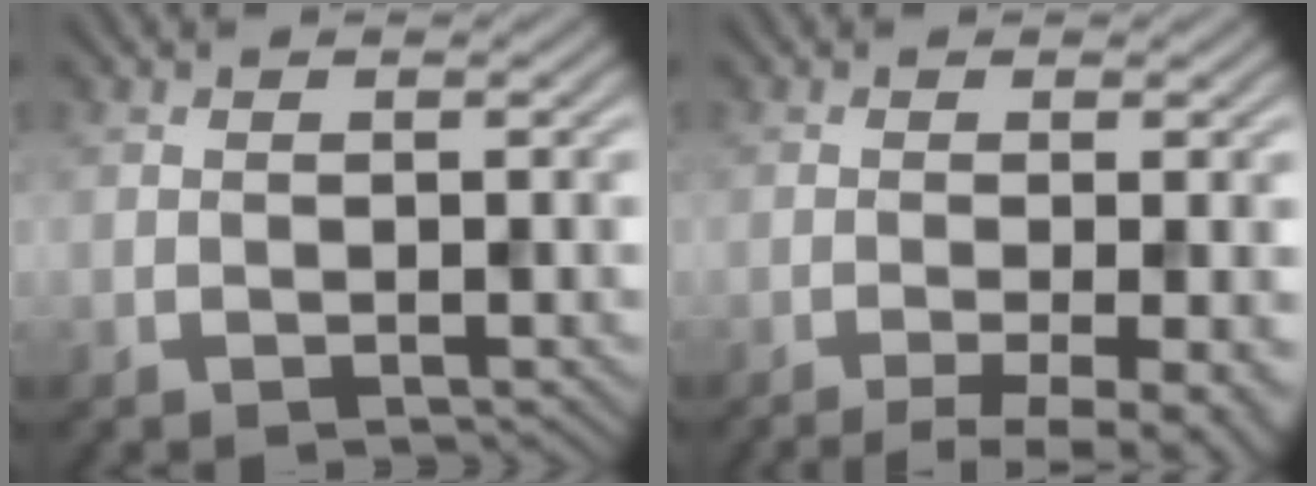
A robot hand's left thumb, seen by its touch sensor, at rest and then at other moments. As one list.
[{"total": 6.3, "force": [-2.8, 1.5, 5.5], "torque": [-0.069, -0.003, -0.041]}]